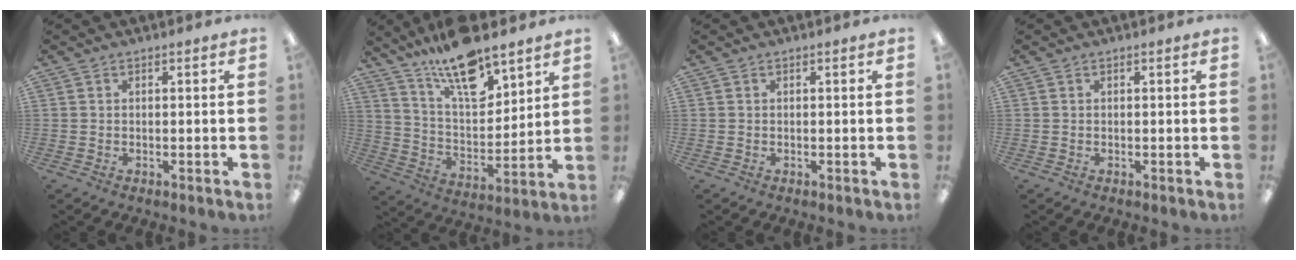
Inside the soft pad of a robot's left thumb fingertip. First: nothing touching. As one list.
[{"total": 16.5, "force": [12.8, 5.5, 8.8], "torque": [-0.159, -0.071, 0.221]}, {"total": 0.0}, {"total": 0.0}]